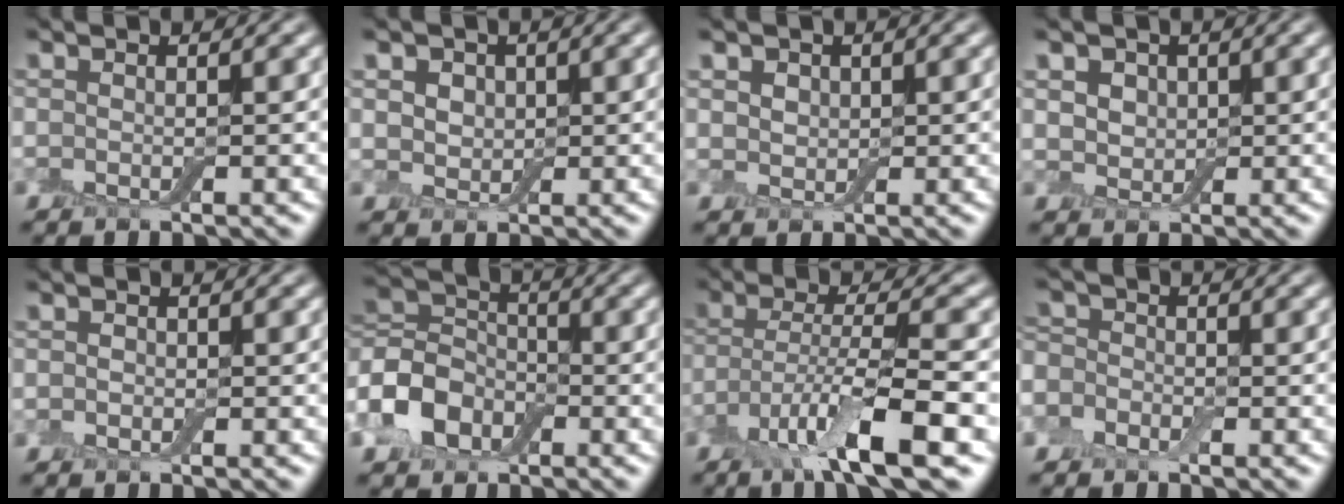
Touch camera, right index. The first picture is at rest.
{"total": 3.9, "force": [1.6, 2.9, 1.9], "torque": [-0.038, 0.011, 0.013]}
{"total": 2.4, "force": [1.2, 1.8, 1.0], "torque": [-0.024, 0.008, 0.020]}
{"total": 3.7, "force": [1.6, 2.8, 1.8], "torque": [-0.039, 0.010, 0.017]}
{"total": 0.7, "force": [-0.1, 0.6, 0.2], "torque": [0.000, -0.004, -0.003]}
{"total": 6.4, "force": [-2.2, 4.7, 3.7], "torque": [-0.076, 0.008, -0.061]}
{"total": 7.9, "force": [-4.0, 1.6, 6.6], "torque": [-0.119, -0.001, -0.078]}
{"total": 3.2, "force": [-1.2, 2.6, 1.4], "torque": [-0.011, 0.010, -0.041]}